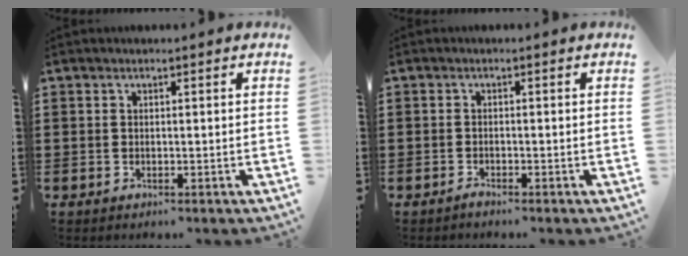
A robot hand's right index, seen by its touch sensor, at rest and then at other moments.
{"total": 0.9, "force": [-0.9, -0.1, 0.2], "torque": [-0.006, -0.005, -0.016]}